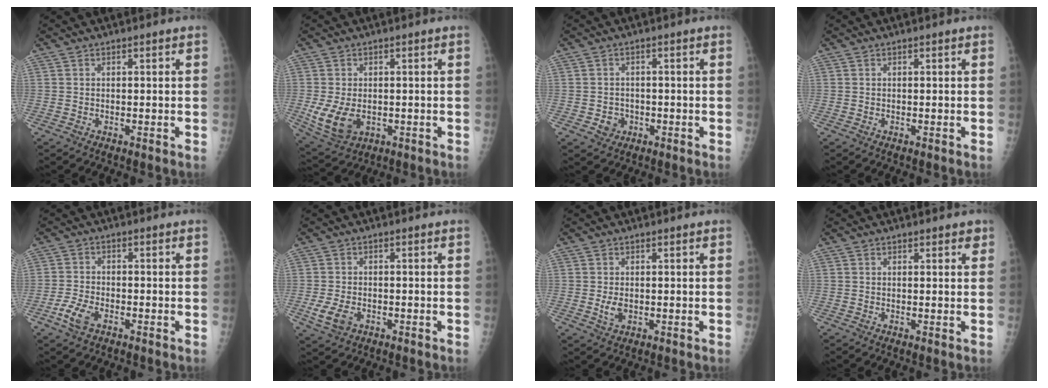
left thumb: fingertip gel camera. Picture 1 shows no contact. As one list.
[{"total": 8.2, "force": [-1.3, 5.6, 5.9], "torque": [-0.113, -0.009, -0.009]}, {"total": 2.9, "force": [-1.0, 2.6, 0.8], "torque": [0.001, 0.007, -0.011]}, {"total": 0.0}, {"total": 4.7, "force": [-2.4, 2.5, 3.2], "torque": [-0.071, 0.007, -0.049]}, {"total": 4.7, "force": [-1.5, 3.2, 3.1], "torque": [-0.064, -0.002, -0.024]}, {"total": 2.7, "force": [-0.1, 1.7, 2.0], "torque": [-0.036, -0.005, 0.003]}, {"total": 1.5, "force": [1.1, 0.9, 0.5], "torque": [0.010, -0.005, 0.010]}]